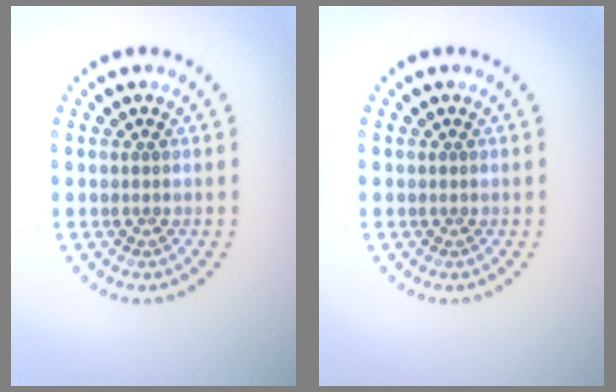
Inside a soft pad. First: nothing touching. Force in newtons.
{"total": 0.0}